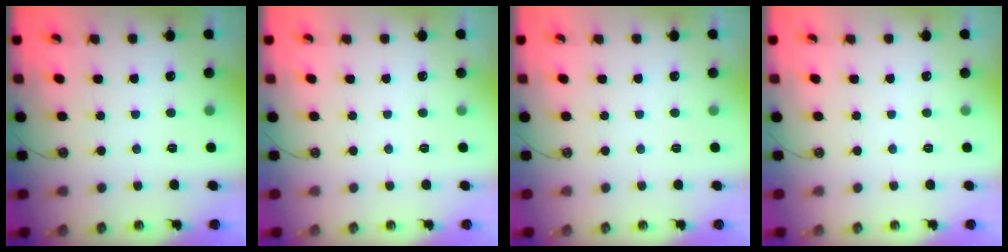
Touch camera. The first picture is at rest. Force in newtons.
{"total": 0.0}
{"total": 0.0}
{"total": 0.0}